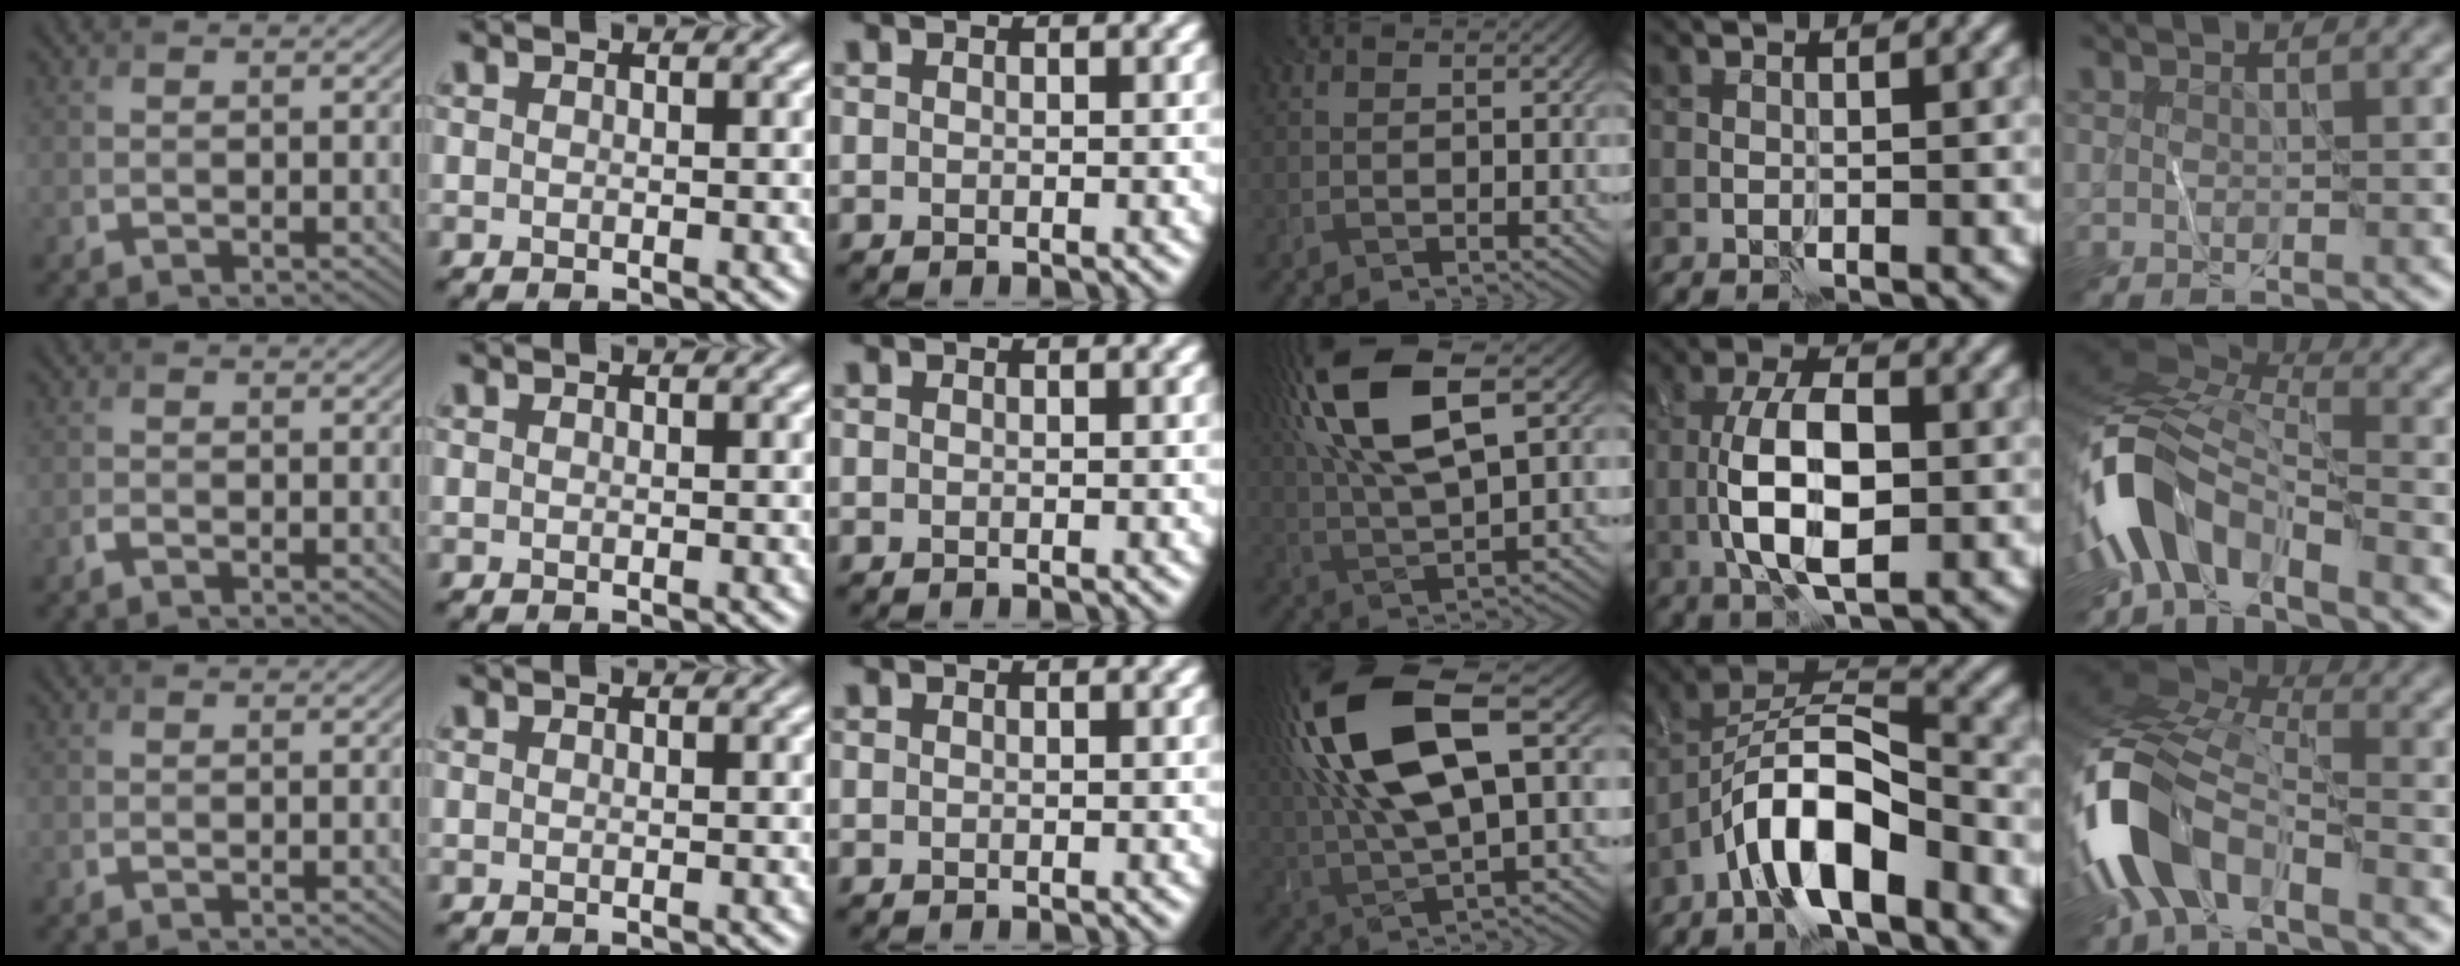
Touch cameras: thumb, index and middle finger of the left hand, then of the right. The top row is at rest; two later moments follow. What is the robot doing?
{"motion": "wipe", "object": "whiteboard"}